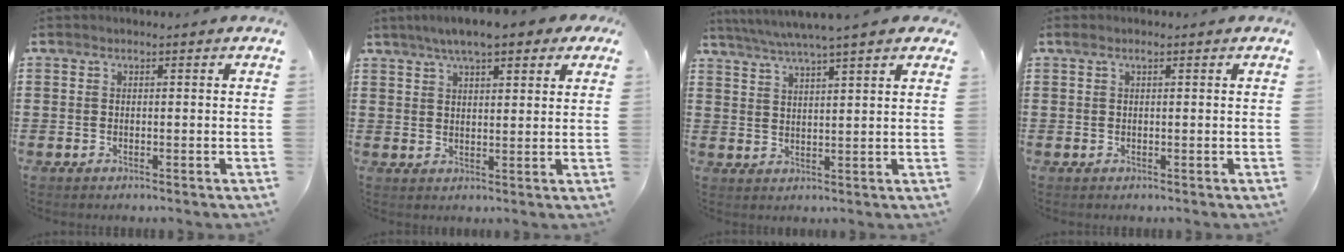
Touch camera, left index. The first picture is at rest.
{"total": 6.2, "force": [4.7, 1.5, 3.8], "torque": [-0.085, 0.004, 0.084]}
{"total": 5.1, "force": [4.3, 0.0, 2.7], "torque": [-0.064, -0.013, 0.074]}
{"total": 0.8, "force": [0.3, 0.2, 0.7], "torque": [-0.013, 0.002, 0.005]}